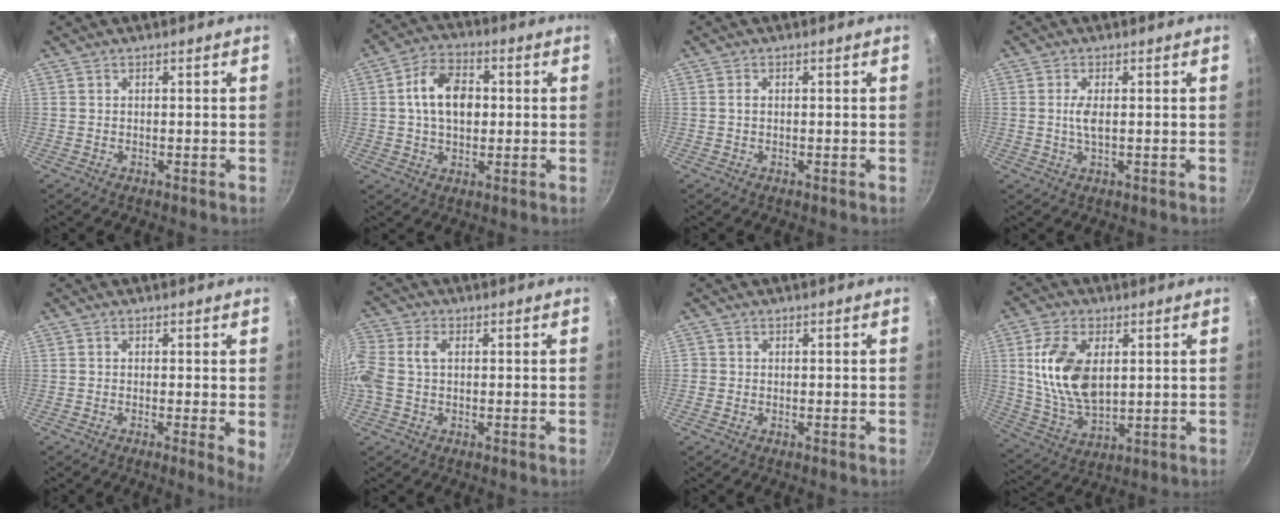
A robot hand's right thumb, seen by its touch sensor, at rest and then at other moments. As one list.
[{"total": 10.5, "force": [1.1, 7.0, 7.8], "torque": [-0.112, 0.015, 0.009]}, {"total": 0.8, "force": [0.0, 0.5, 0.5], "torque": [-0.009, 0.003, 0.000]}, {"total": 2.9, "force": [0.2, 1.0, 2.7], "torque": [-0.062, 0.001, 0.001]}, {"total": 3.7, "force": [-0.2, 0.7, 3.6], "torque": [-0.045, -0.008, -0.007]}, {"total": 7.7, "force": [0.4, 5.3, 5.6], "torque": [-0.126, 0.018, -0.008]}, {"total": 0.9, "force": [-0.3, 0.8, 0.2], "torque": [-0.003, 0.001, -0.007]}, {"total": 14.4, "force": [2.9, 8.3, 11.4], "torque": [-0.204, -0.016, 0.062]}]